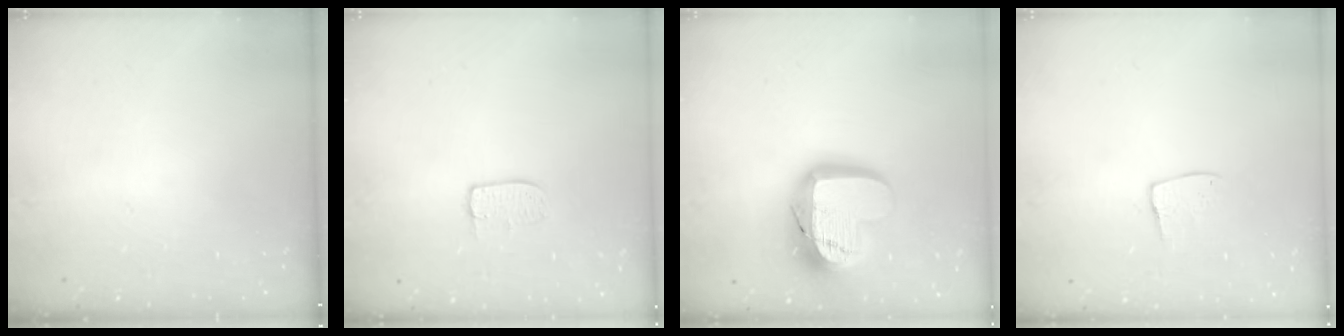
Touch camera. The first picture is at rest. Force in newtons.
{"total": 5.4, "press": 5.4, "slide": 0.3}
{"total": 19.0, "press": 19.0, "slide": 1.6}
{"total": 7.5, "press": 7.5, "slide": 0.4}